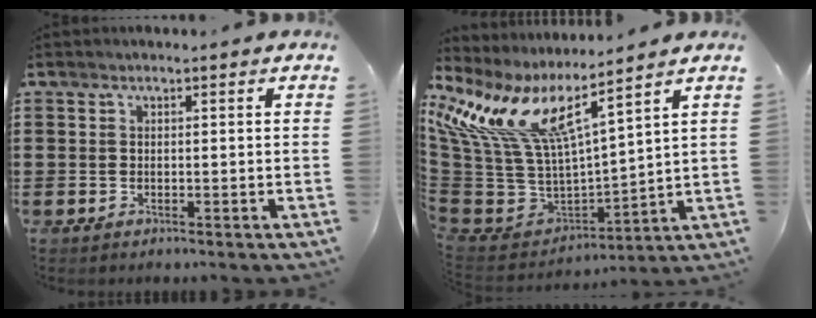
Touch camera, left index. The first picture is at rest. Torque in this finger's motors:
{"motor_torque": [0.47, -0.42, 0.52, 0.19]}